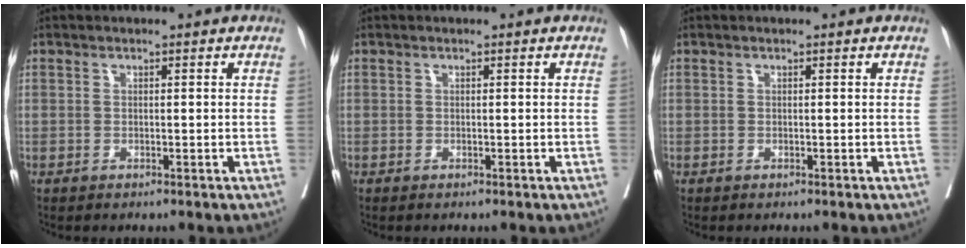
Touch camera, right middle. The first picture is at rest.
{"total": 0.0}
{"total": 0.0}